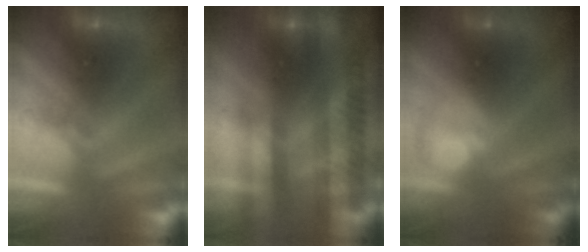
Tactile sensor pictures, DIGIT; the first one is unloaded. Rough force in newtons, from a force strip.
{"total": 2.3}
{"total": 2.4}